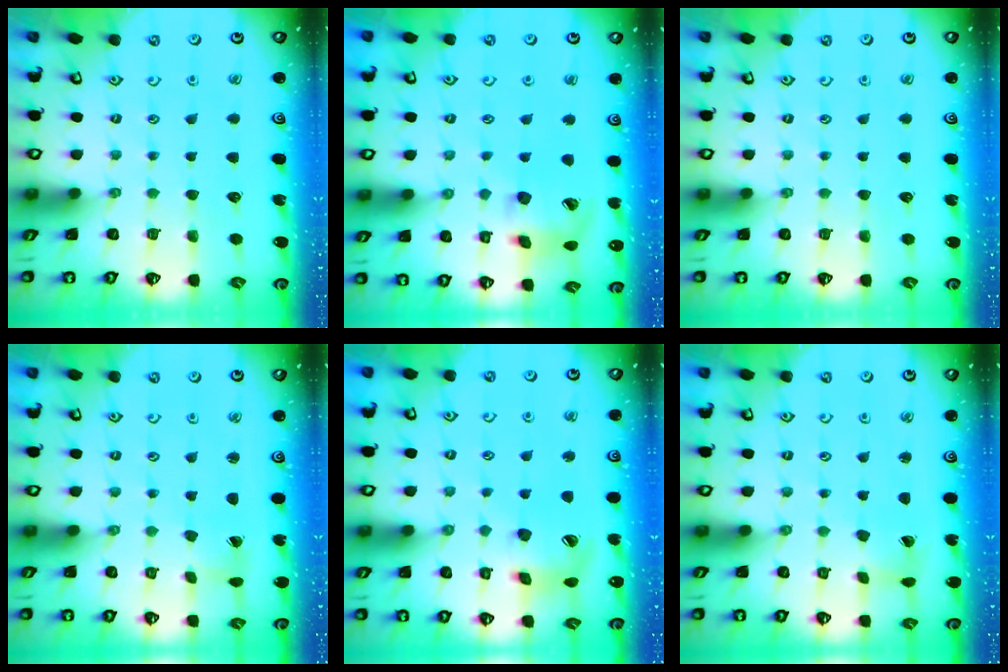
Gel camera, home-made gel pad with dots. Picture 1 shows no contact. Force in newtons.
{"total": 12.8, "press": 12.7, "slide": 1.8}
{"total": 0.0}
{"total": 2.2, "press": 2.2, "slide": 0.2}
{"total": 13.4, "press": 13.3, "slide": 1.8}
{"total": 1.8, "press": 1.7, "slide": 0.2}